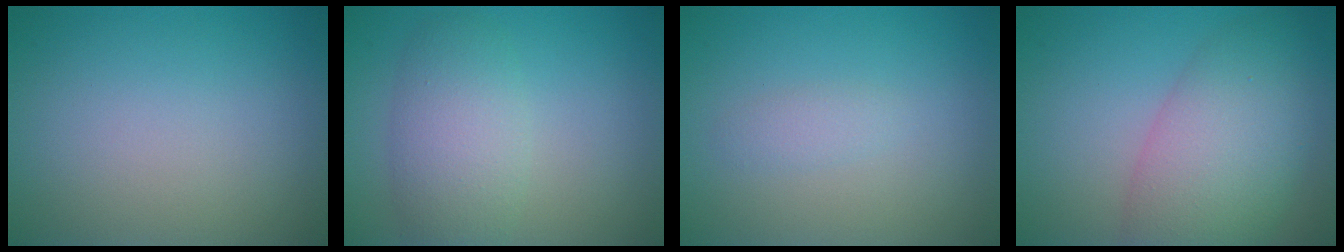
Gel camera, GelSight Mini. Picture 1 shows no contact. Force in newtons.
{"total": 4.5, "press": 4.5, "slide": 0.3}
{"total": 1.0, "press": 1.0, "slide": 0.0}
{"total": 7.7, "press": 7.7, "slide": 0.1}